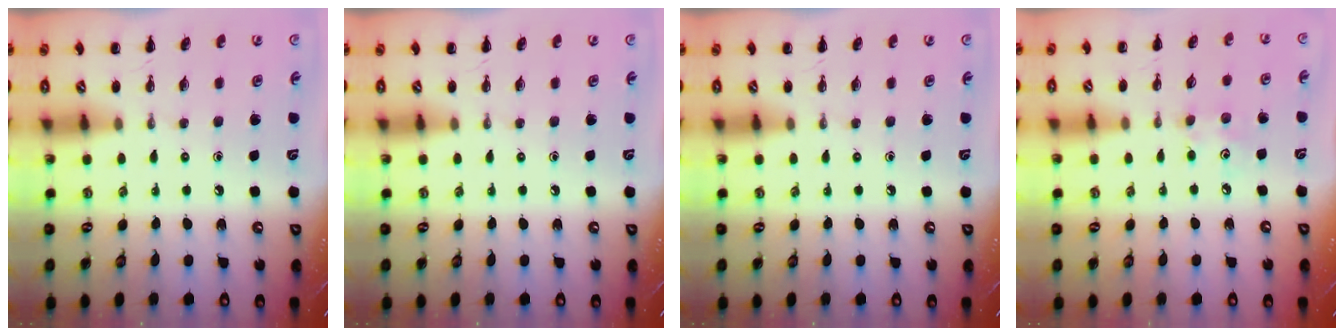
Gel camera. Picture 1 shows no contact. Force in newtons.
{"total": 0.0}
{"total": 0.0}
{"total": 4.5, "press": 4.3, "slide": 1.1}